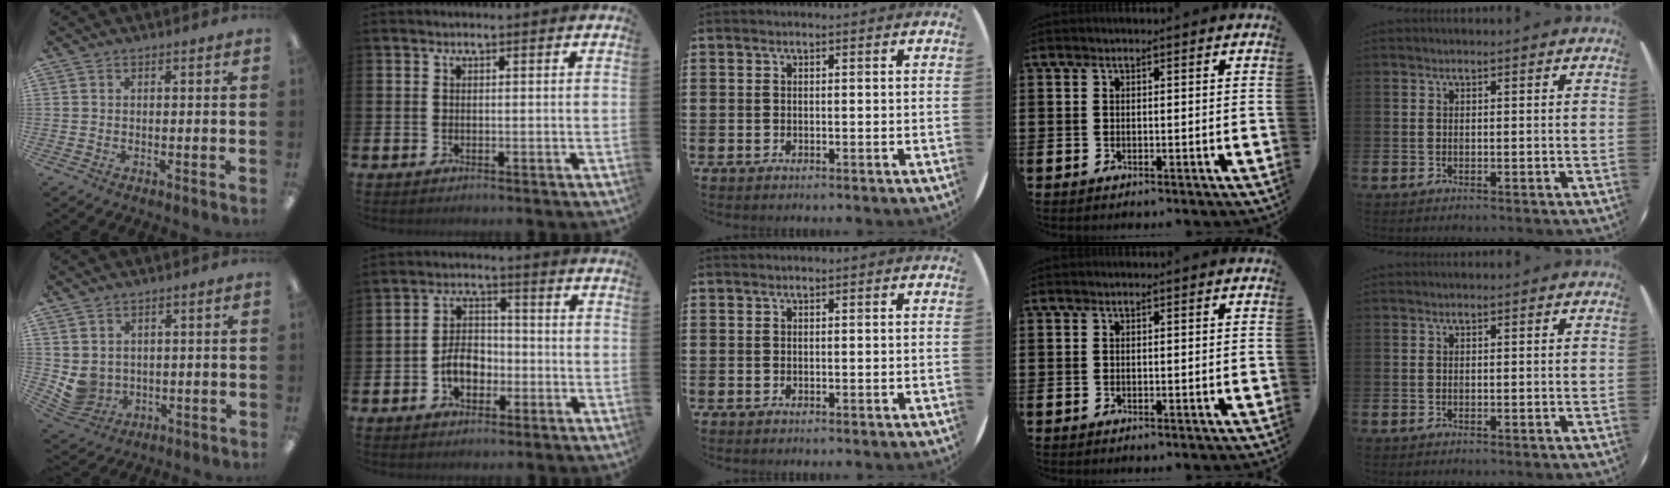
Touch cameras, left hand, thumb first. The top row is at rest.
{"thumb": {"total": 5.4, "force": [2.0, 4.8, 1.4], "torque": [-0.055, -0.009, 0.045]}, "index": {"total": 5.1, "force": [-1.8, 3.5, 3.2], "torque": [-0.047, 0.008, -0.038]}}